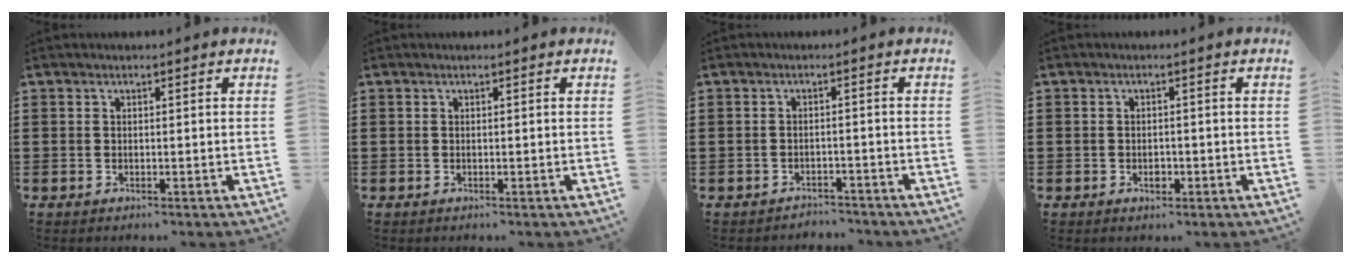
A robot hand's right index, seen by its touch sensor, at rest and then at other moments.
{"total": 0.0}
{"total": 1.9, "force": [-1.8, 0.2, -0.5], "torque": [0.003, 0.002, -0.042]}
{"total": 1.5, "force": [-0.6, 0.8, 1.2], "torque": [-0.023, -0.003, -0.009]}